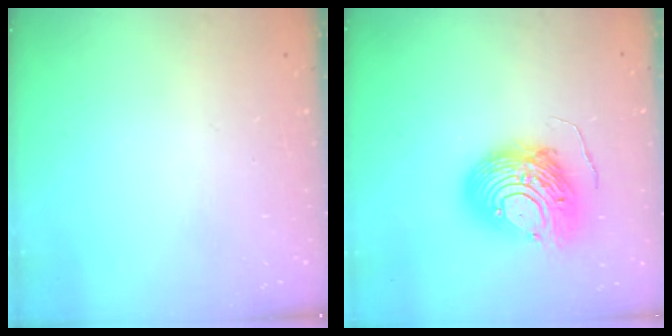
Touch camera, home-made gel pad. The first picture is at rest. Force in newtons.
{"total": 14.4, "press": 14.4, "slide": 1.2}